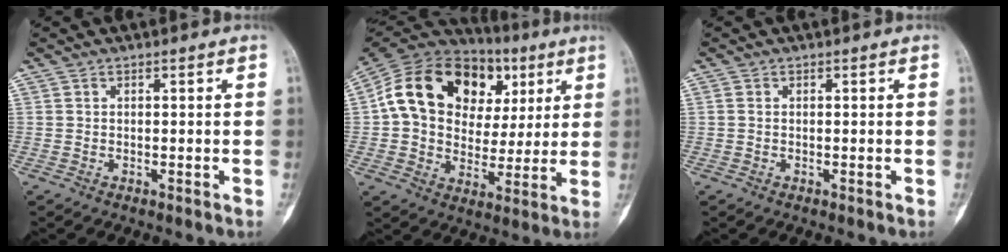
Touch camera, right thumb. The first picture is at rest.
{"total": 23.2, "force": [6.1, 16.8, 14.7], "torque": [-0.232, 0.029, 0.101]}
{"total": 0.6, "force": [0.0, 0.4, 0.4], "torque": [-0.011, 0.000, -0.001]}